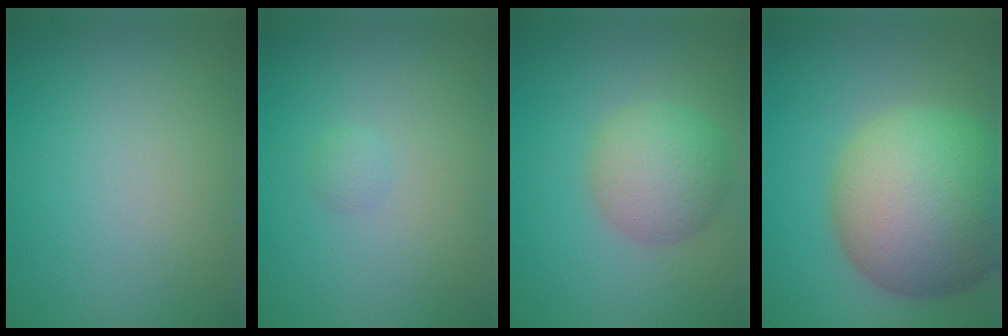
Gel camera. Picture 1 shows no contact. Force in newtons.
{"total": 0.7, "press": 0.7, "slide": 0.1}
{"total": 4.7, "press": 4.7, "slide": 0.2}
{"total": 14.8, "press": 14.8, "slide": 0.9}